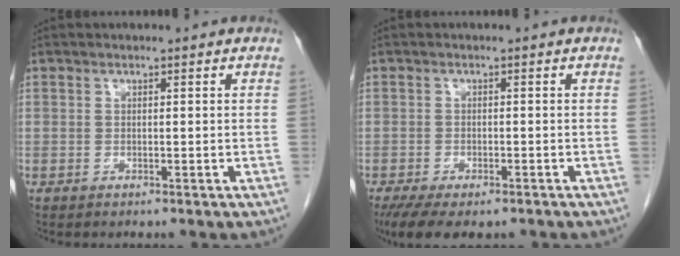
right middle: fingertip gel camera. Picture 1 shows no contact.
{"total": 8.4, "force": [-6.1, 3.2, 4.8], "torque": [-0.077, -0.014, -0.092]}